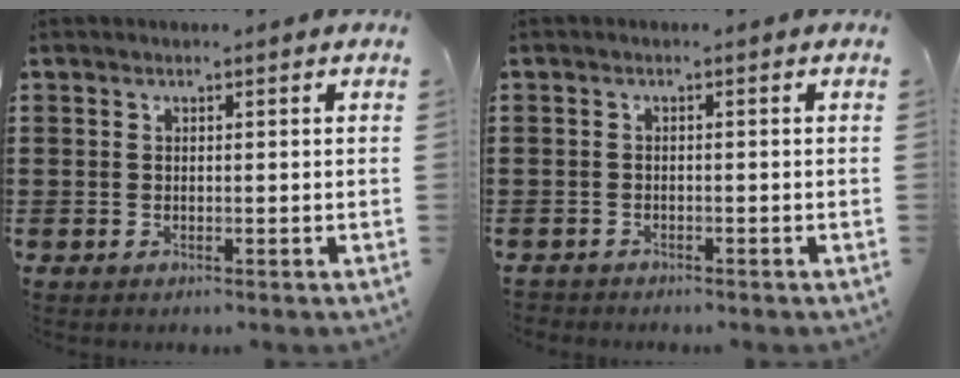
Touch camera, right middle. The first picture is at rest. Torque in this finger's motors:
{"motor_torque": [-0.24, 0.05, 0.08, 0.02]}